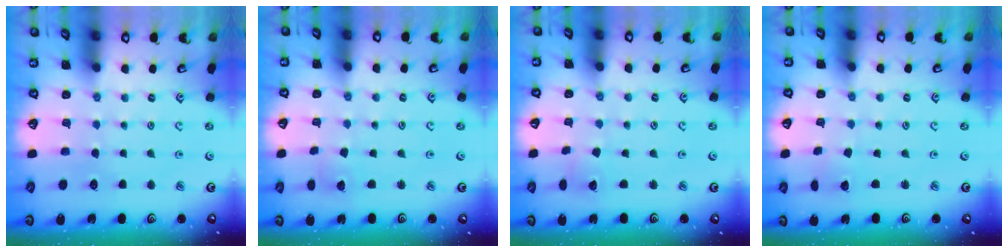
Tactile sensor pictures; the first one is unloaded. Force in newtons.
{"total": 2.1, "press": 2.1, "slide": 0.2}
{"total": 2.6, "press": 2.6, "slide": 0.3}
{"total": 1.8, "press": 1.8, "slide": 0.1}